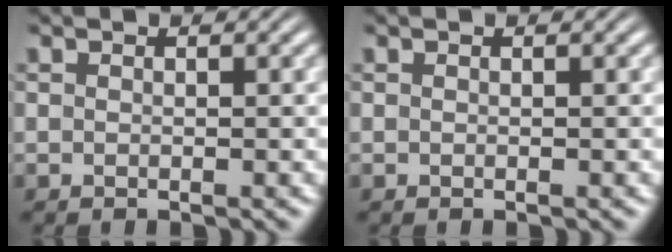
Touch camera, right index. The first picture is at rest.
{"total": 0.0}